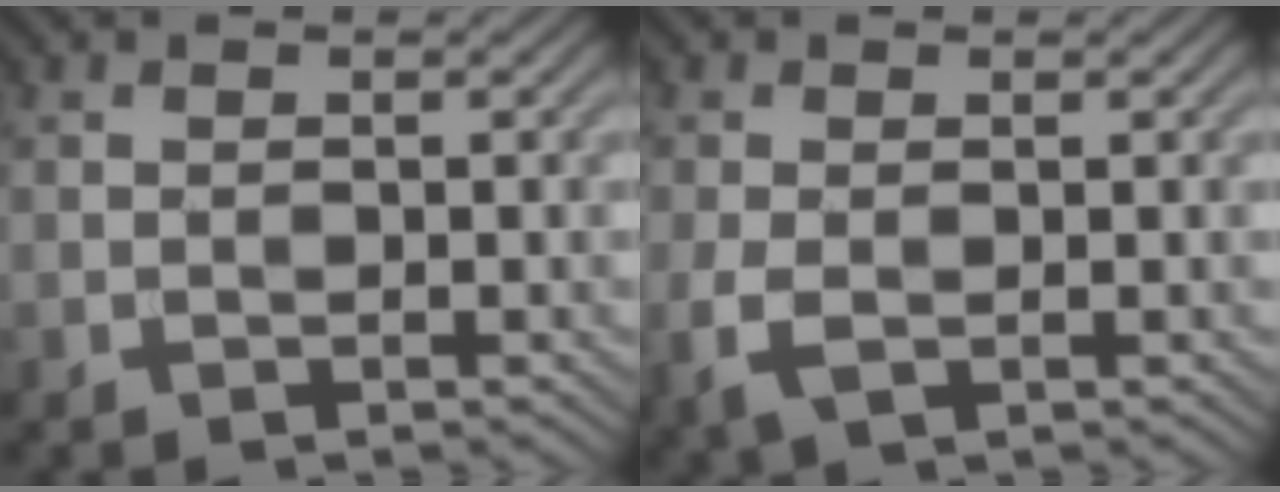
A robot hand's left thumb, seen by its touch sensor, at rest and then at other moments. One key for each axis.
{"total": 2.6, "fx": -0.5, "fy": 1.2, "fz": 2.2, "tx": -0.065, "ty": -0.006, "tz": -0.011}